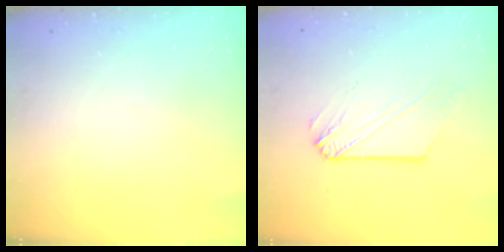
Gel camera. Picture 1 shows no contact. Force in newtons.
{"total": 5.3, "press": 5.3, "slide": 0.7}